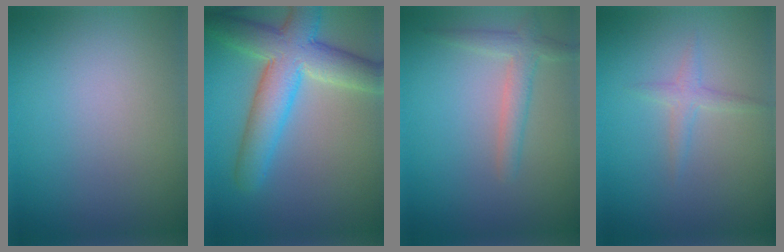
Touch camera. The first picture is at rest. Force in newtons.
{"total": 7.9, "press": 7.9, "slide": 0.5}
{"total": 2.3, "press": 2.3, "slide": 0.2}
{"total": 1.4, "press": 1.4, "slide": 0.1}